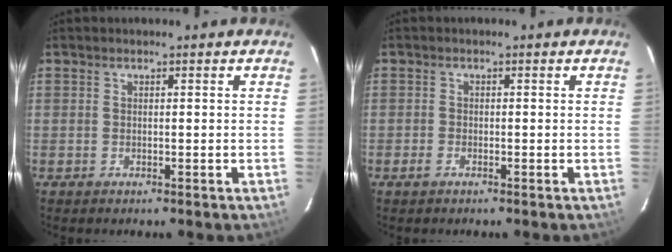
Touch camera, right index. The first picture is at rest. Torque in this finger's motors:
{"motor_torque": [0.03, -0.07, 0.11, 0.01]}